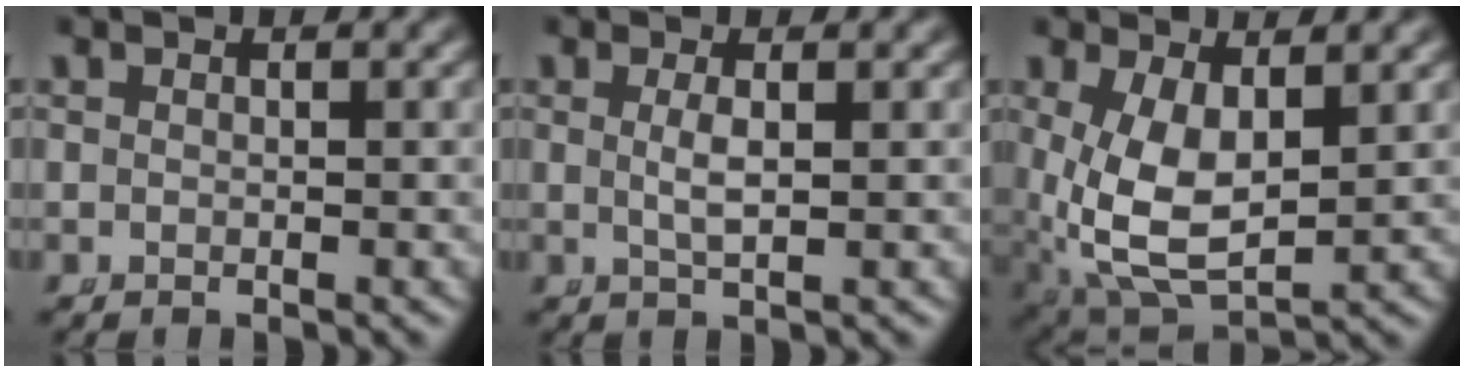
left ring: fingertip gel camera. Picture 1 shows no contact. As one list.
[{"total": 1.8, "force": [0.2, 0.0, 1.8], "torque": [-0.042, -0.011, 0.012]}, {"total": 8.4, "force": [-0.6, 5.5, 6.3], "torque": [-0.152, -0.055, 0.021]}]